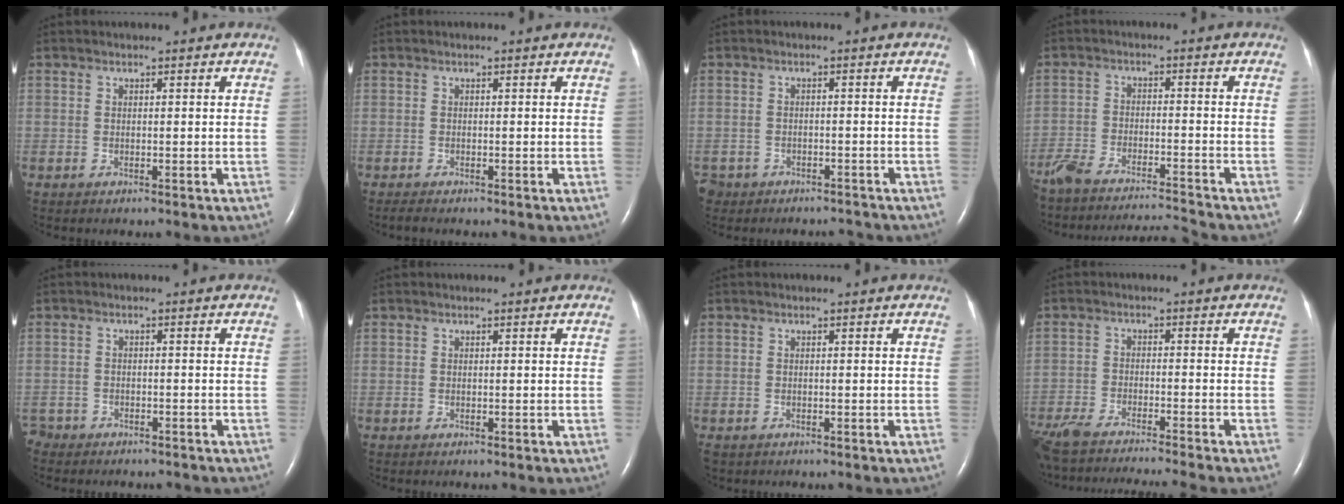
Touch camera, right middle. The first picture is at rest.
{"total": 0.8, "force": [-0.7, -0.1, 0.3], "torque": [-0.015, -0.004, -0.014]}
{"total": 5.3, "force": [-4.5, 2.8, -0.2], "torque": [0.004, 0.005, -0.071]}
{"total": 13.2, "force": [-12.5, -0.4, 4.1], "torque": [-0.071, 0.002, -0.202]}
{"total": 6.2, "force": [-5.7, 2.4, 0.8], "torque": [-0.010, -0.004, -0.083]}
{"total": 0.0}
{"total": 1.3, "force": [-1.0, 0.8, 0.3], "torque": [-0.009, 0.000, -0.013]}
{"total": 16.3, "force": [-14.6, -0.2, 7.2], "torque": [-0.127, -0.037, -0.233]}